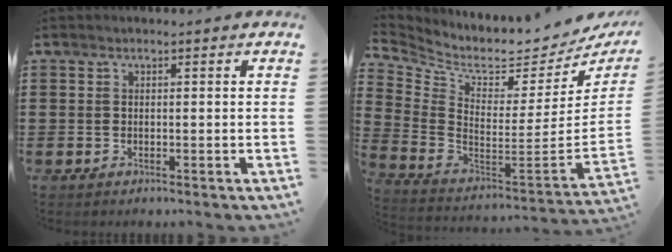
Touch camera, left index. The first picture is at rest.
{"total": 4.6, "force": [3.3, 1.9, 2.6], "torque": [-0.073, -0.048, 0.048]}